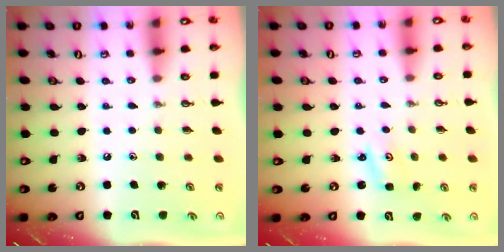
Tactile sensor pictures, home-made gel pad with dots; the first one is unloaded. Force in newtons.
{"total": 2.2, "press": 2.2, "slide": 0.3}